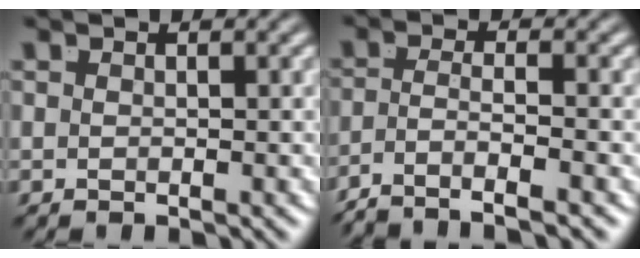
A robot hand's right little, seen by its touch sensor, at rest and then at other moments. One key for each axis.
{"total": 5.6, "fx": -4.4, "fy": 1.8, "fz": 2.9, "tx": -0.063, "ty": -0.030, "tz": -0.062}